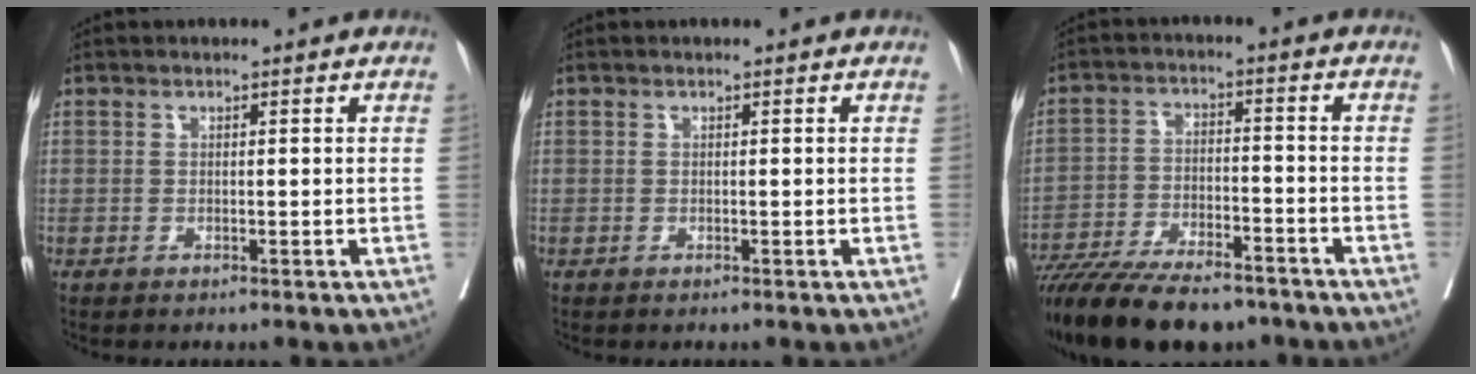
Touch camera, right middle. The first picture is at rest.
{"total": 0.0}
{"total": 18.4, "force": [-15.1, 4.7, 9.4], "torque": [-0.178, -0.023, -0.243]}